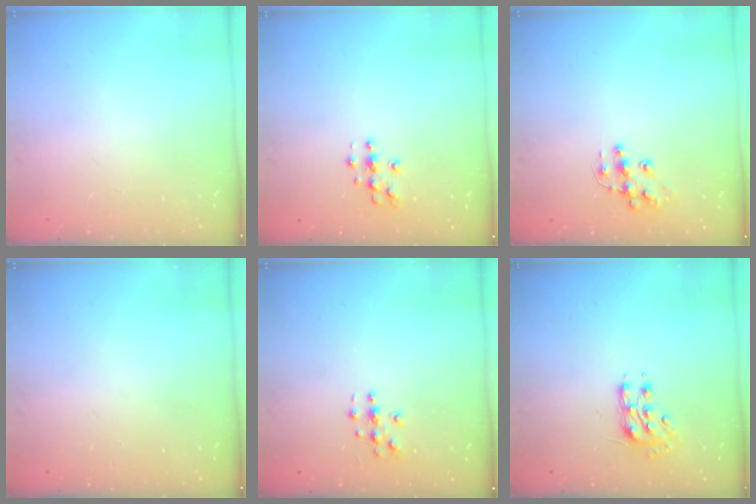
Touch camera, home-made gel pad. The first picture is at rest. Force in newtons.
{"total": 4.5, "press": 4.4, "slide": 0.4}
{"total": 9.8, "press": 9.7, "slide": 0.5}
{"total": 0.0}
{"total": 3.0, "press": 3.0, "slide": 0.3}
{"total": 8.1, "press": 8.0, "slide": 1.0}